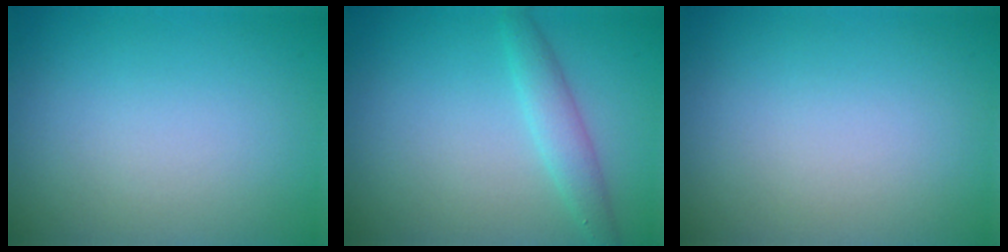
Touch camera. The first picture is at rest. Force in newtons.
{"total": 2.3, "press": 2.3, "slide": 0.1}
{"total": 0.0}